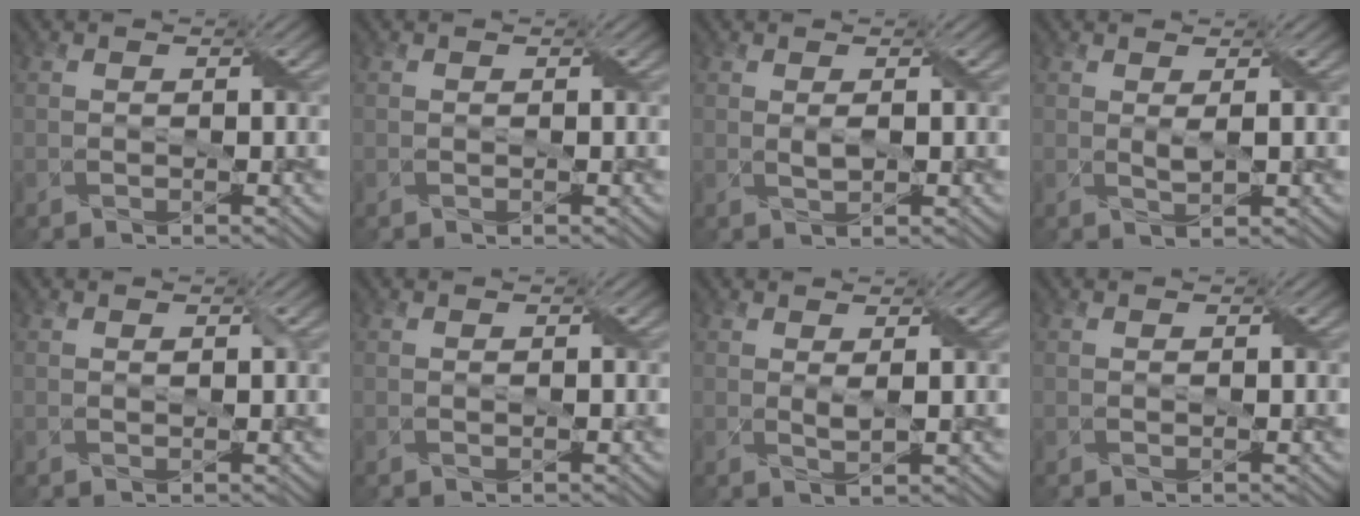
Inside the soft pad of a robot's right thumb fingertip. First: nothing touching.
{"total": 0.0}
{"total": 1.0, "force": [0.3, 0.3, 0.9], "torque": [-0.023, -0.001, 0.009]}
{"total": 1.2, "force": [0.6, 0.1, 1.1], "torque": [-0.027, 0.000, 0.013]}
{"total": 0.5, "force": [0.3, 0.2, 0.4], "torque": [-0.006, 0.001, 0.004]}
{"total": 0.0}
{"total": 1.2, "force": [0.7, 0.1, 1.0], "torque": [-0.026, 0.000, 0.013]}
{"total": 0.0}